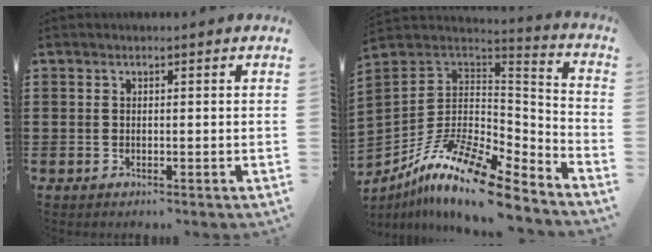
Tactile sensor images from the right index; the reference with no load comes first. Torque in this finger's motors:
{"motor_torque": [1.12, -1.02, 1.05, 0.10]}